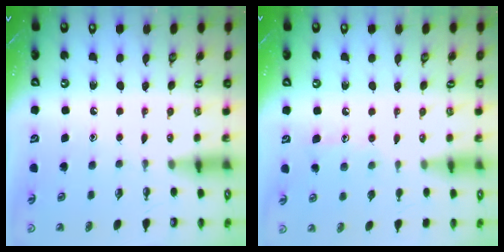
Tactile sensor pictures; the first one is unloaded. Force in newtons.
{"total": 7.8, "press": 7.8, "slide": 0.6}